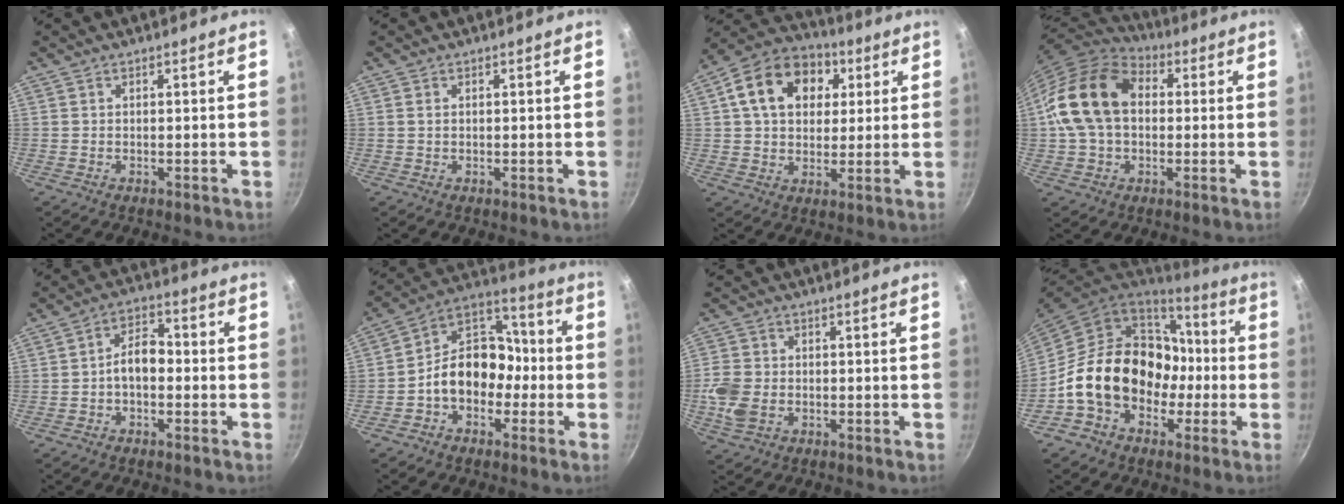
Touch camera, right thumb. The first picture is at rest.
{"total": 0.8, "force": [0.2, 0.6, 0.6], "torque": [-0.011, 0.002, 0.003]}
{"total": 16.4, "force": [4.8, 12.0, 10.0], "torque": [-0.150, 0.018, 0.065]}
{"total": 17.4, "force": [1.5, 12.5, 12.0], "torque": [-0.202, 0.031, 0.015]}
{"total": 6.2, "force": [-1.0, 3.9, 4.8], "torque": [-0.056, 0.028, -0.026]}
{"total": 13.8, "force": [-3.2, 10.5, 8.3], "torque": [-0.077, 0.060, -0.072]}
{"total": 6.9, "force": [-1.5, 5.2, 4.3], "torque": [-0.091, 0.007, -0.031]}
{"total": 20.3, "force": [-2.9, 15.9, 12.3], "torque": [-0.168, 0.061, -0.039]}